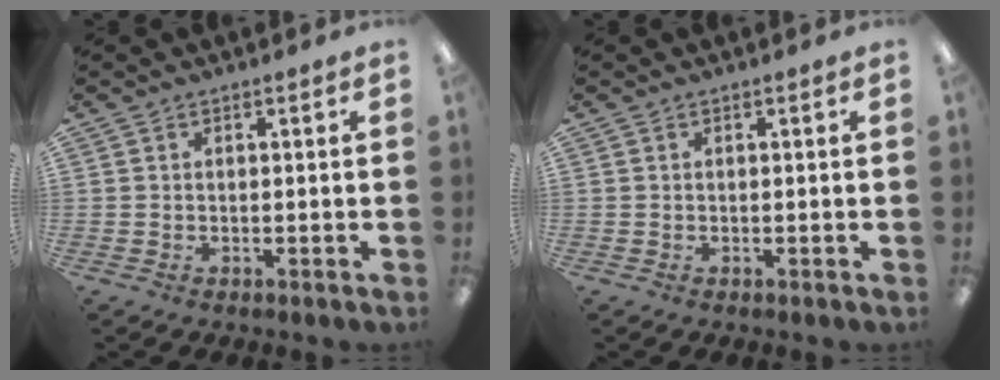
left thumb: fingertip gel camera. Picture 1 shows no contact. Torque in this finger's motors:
{"motor_torque": [0.00, 0.01, 0.00, 0.00, 0.00]}